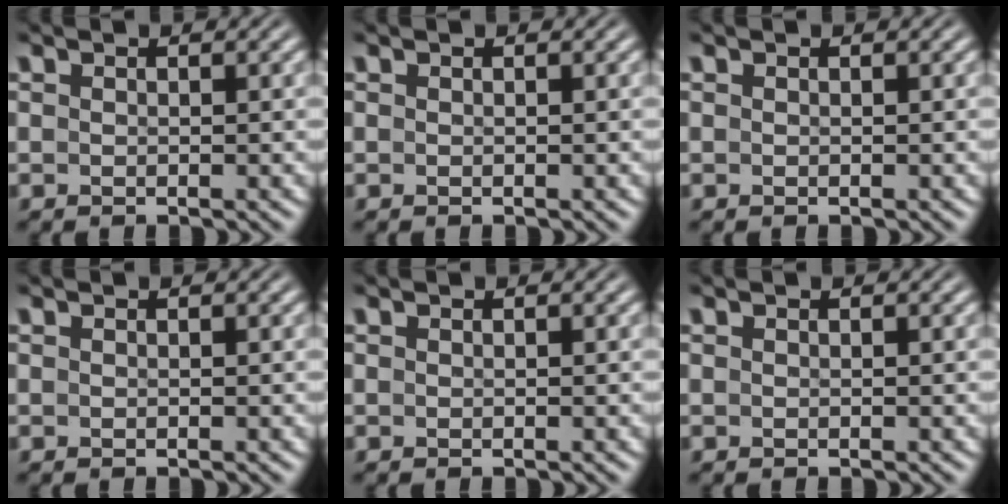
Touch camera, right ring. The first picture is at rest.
{"total": 0.0}
{"total": 0.0}
{"total": 0.0}
{"total": 0.0}
{"total": 0.0}